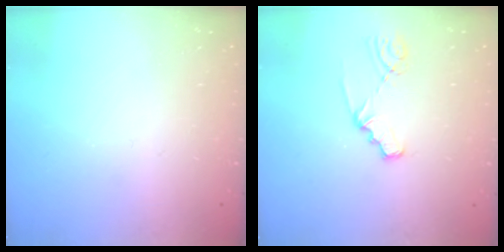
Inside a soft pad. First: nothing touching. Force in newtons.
{"total": 2.2, "press": 2.2, "slide": 0.4}